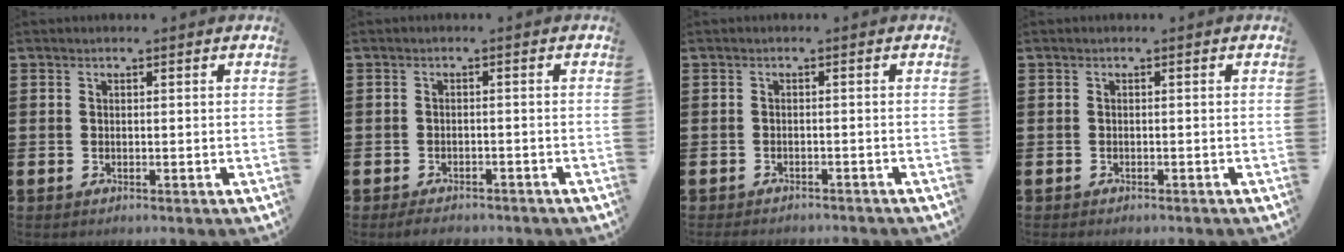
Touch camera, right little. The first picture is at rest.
{"total": 1.5, "force": [-1.4, 0.4, 0.5], "torque": [-0.014, 0.003, -0.029]}
{"total": 1.1, "force": [-1.1, 0.1, 0.1], "torque": [-0.004, 0.000, -0.021]}
{"total": 0.0}